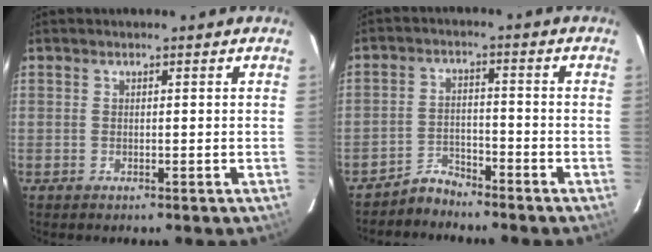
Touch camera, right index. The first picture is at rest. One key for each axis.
{"total": 4.1, "fx": -3.9, "fy": 1.2, "fz": -0.2, "tx": -0.002, "ty": 0.015, "tz": -0.071}